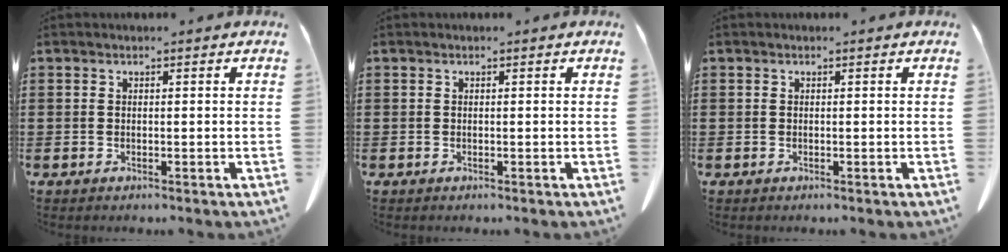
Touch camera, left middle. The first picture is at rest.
{"total": 0.0}
{"total": 0.0}